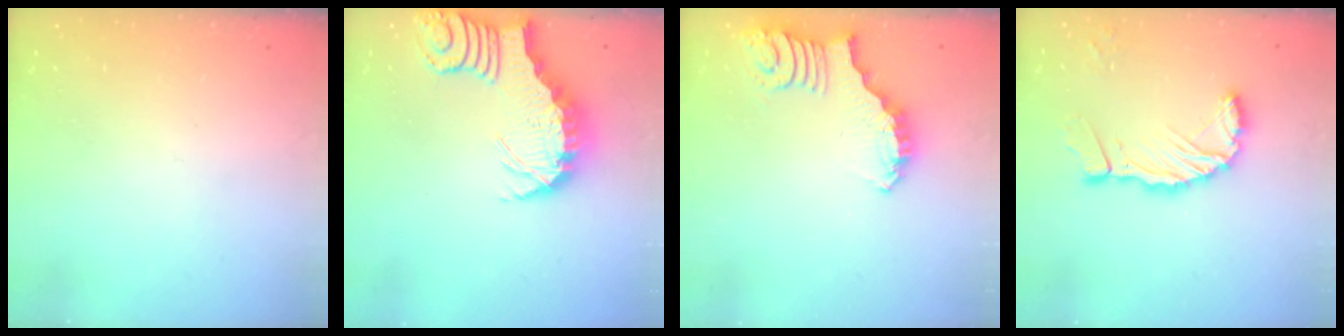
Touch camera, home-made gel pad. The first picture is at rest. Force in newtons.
{"total": 3.2, "press": 3.2, "slide": 0.5}
{"total": 2.5, "press": 2.5, "slide": 0.5}
{"total": 8.9, "press": 8.8, "slide": 1.1}